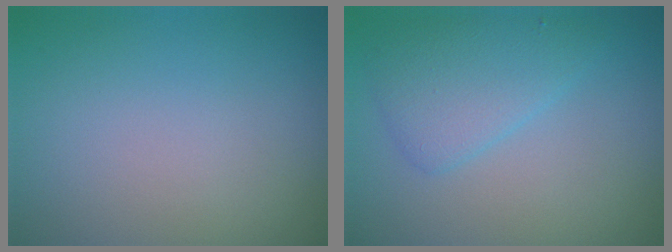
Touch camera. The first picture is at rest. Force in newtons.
{"total": 3.4, "press": 3.4, "slide": 0.1}